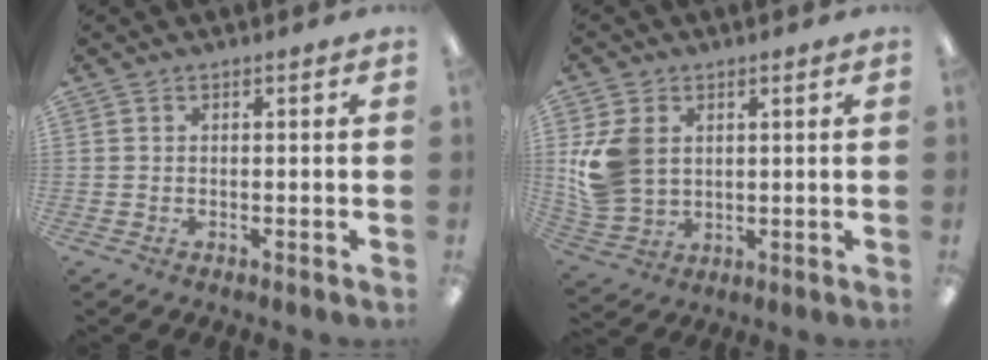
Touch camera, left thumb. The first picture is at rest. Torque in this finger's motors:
{"motor_torque": [0.44, 1.51, 0.68, -0.77, 0.09]}